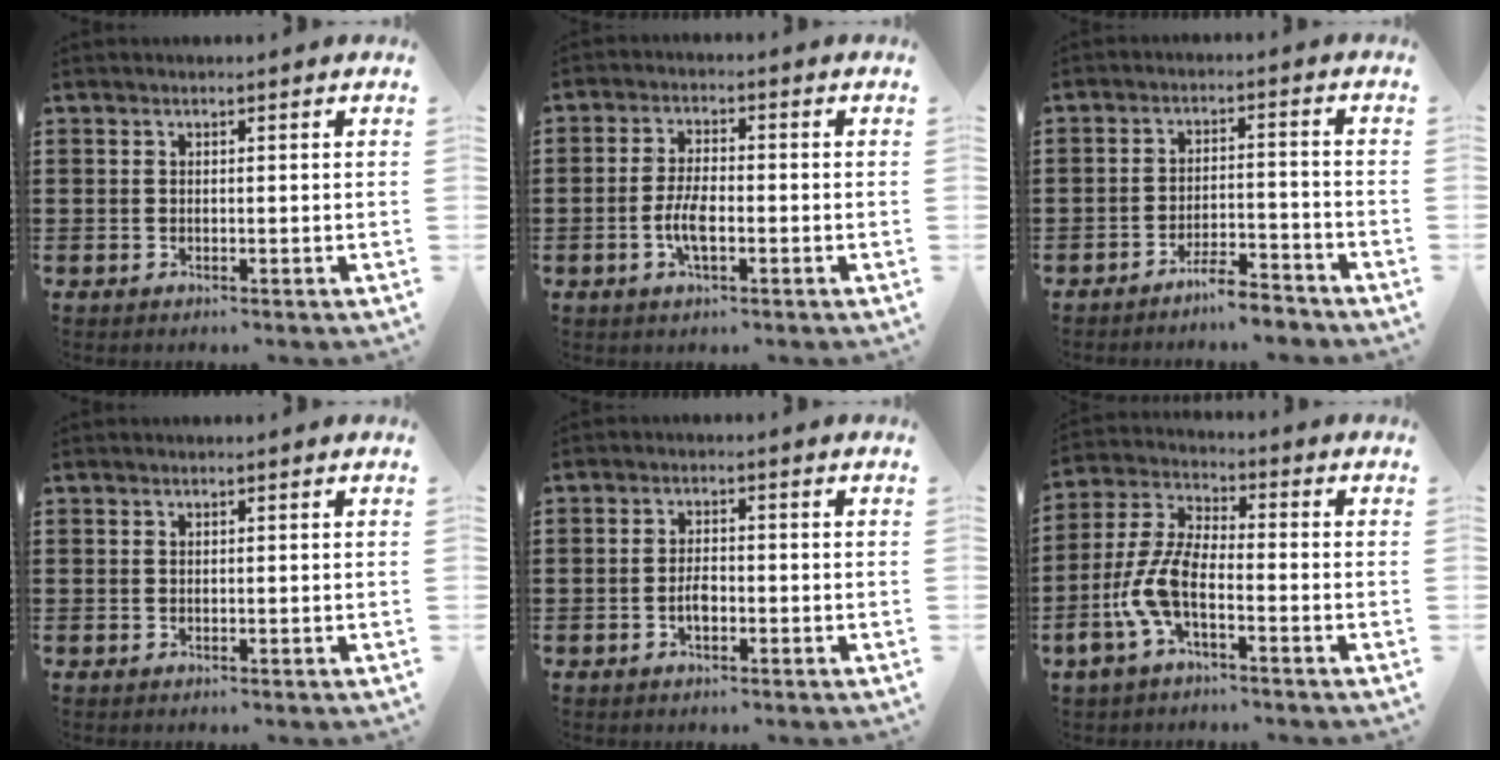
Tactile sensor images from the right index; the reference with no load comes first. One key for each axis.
{"total": 4.8, "fx": -1.4, "fy": 1.8, "fz": 4.2, "tx": -0.093, "ty": 0.000, "tz": -0.031}
{"total": 4.6, "fx": -4.3, "fy": 0.3, "fz": 1.6, "tx": -0.029, "ty": 0.004, "tz": -0.082}
{"total": 0.0}
{"total": 2.6, "fx": -0.9, "fy": 1.3, "fz": 2.0, "tx": -0.046, "ty": 0.002, "tz": -0.019}
{"total": 8.5, "fx": -3.4, "fy": 3.3, "fz": 7.0, "tx": -0.174, "ty": -0.011, "tz": -0.068}